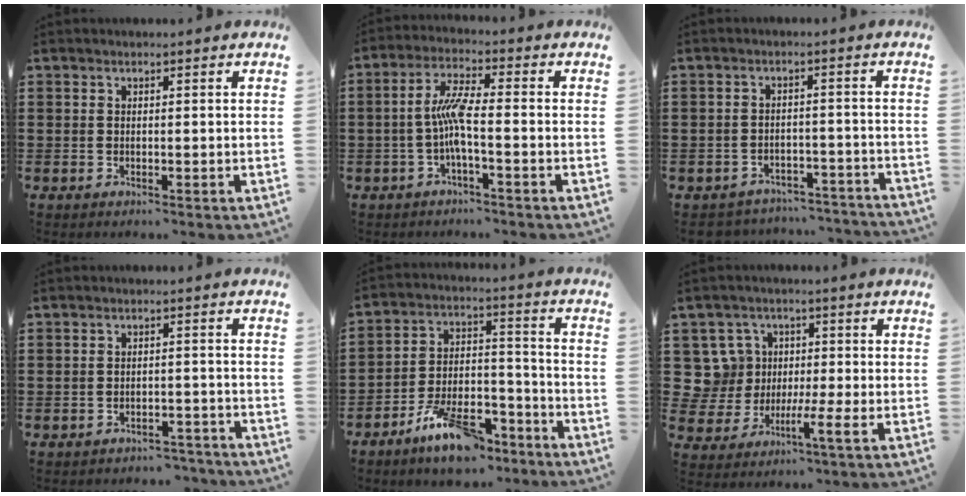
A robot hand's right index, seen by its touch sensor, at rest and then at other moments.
{"total": 6.3, "force": [-1.3, 1.0, 6.1], "torque": [-0.131, -0.004, -0.034]}
{"total": 3.3, "force": [-3.2, 0.6, 0.2], "torque": [-0.011, 0.001, -0.068]}
{"total": 2.7, "force": [-2.6, 0.4, 0.2], "torque": [-0.010, -0.001, -0.054]}
{"total": 11.2, "force": [-8.7, 4.3, 5.7], "torque": [-0.096, 0.040, -0.158]}
{"total": 6.6, "force": [0.0, 5.6, 3.6], "torque": [-0.102, 0.011, 0.003]}